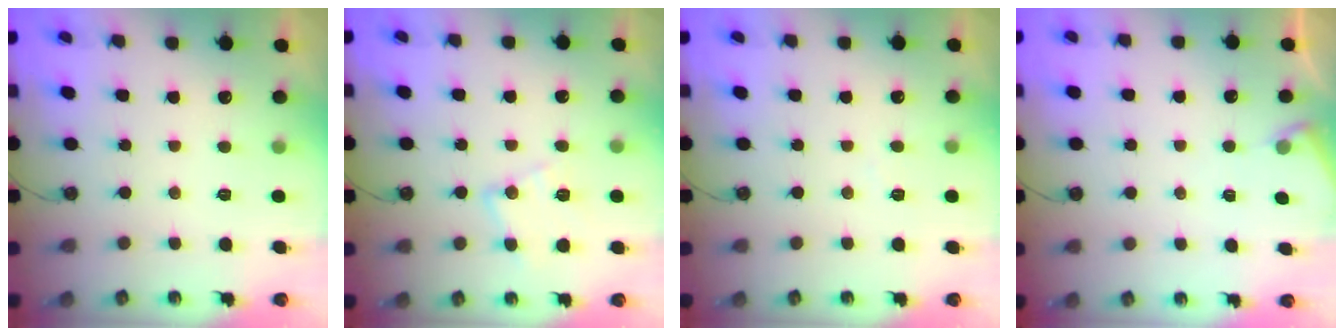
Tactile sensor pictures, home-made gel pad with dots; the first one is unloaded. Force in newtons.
{"total": 12.5, "press": 12.5, "slide": 0.9}
{"total": 5.2, "press": 5.1, "slide": 0.6}
{"total": 3.8, "press": 3.7, "slide": 0.6}